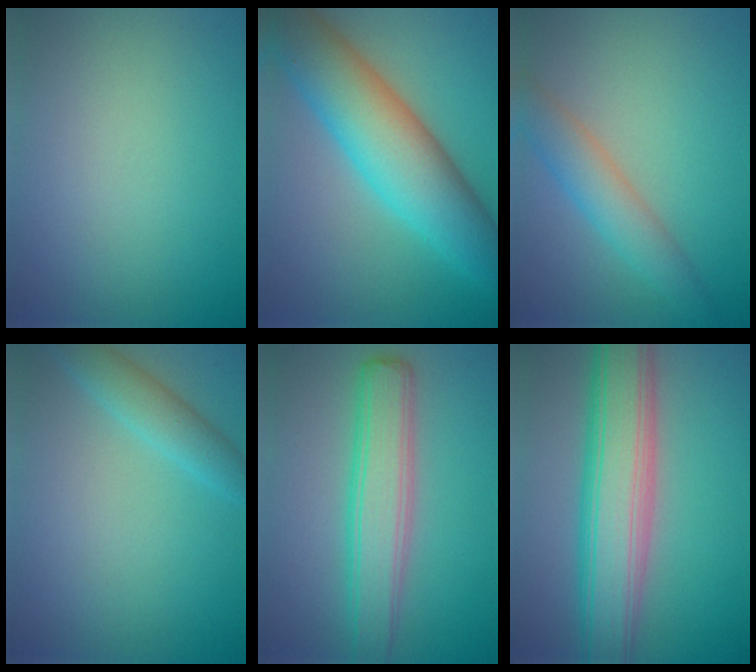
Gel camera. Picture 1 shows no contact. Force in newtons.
{"total": 10.5, "press": 10.5, "slide": 0.0}
{"total": 3.7, "press": 3.7, "slide": 0.1}
{"total": 2.8, "press": 2.8, "slide": 0.2}
{"total": 5.4, "press": 5.4, "slide": 0.1}
{"total": 8.9, "press": 8.9, "slide": 0.6}